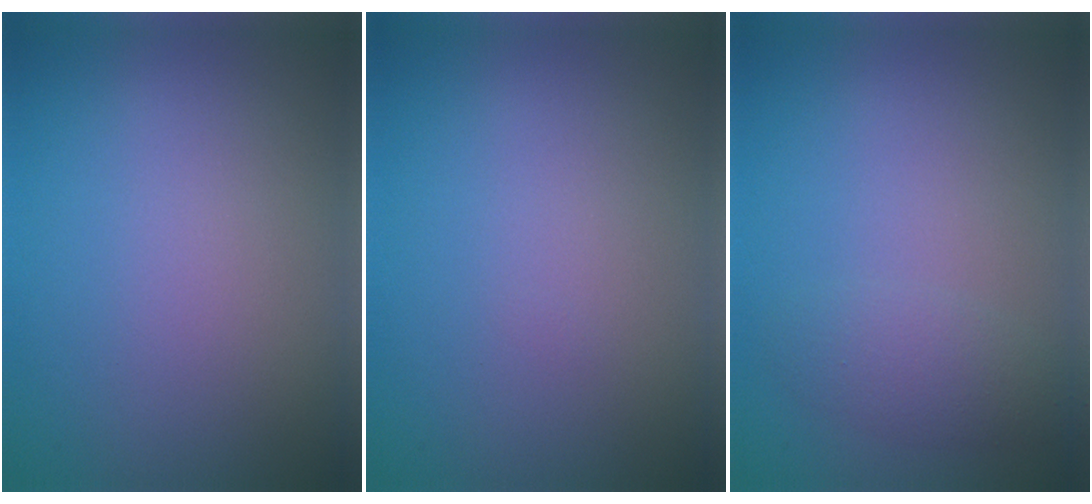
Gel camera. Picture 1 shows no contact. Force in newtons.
{"total": 0.0}
{"total": 2.0, "press": 2.0, "slide": 0.1}